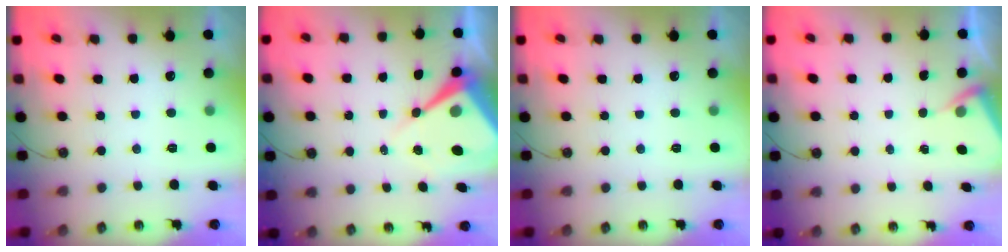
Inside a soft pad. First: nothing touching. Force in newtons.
{"total": 11.5, "press": 11.4, "slide": 1.0}
{"total": 0.0}
{"total": 2.9, "press": 2.9, "slide": 0.4}